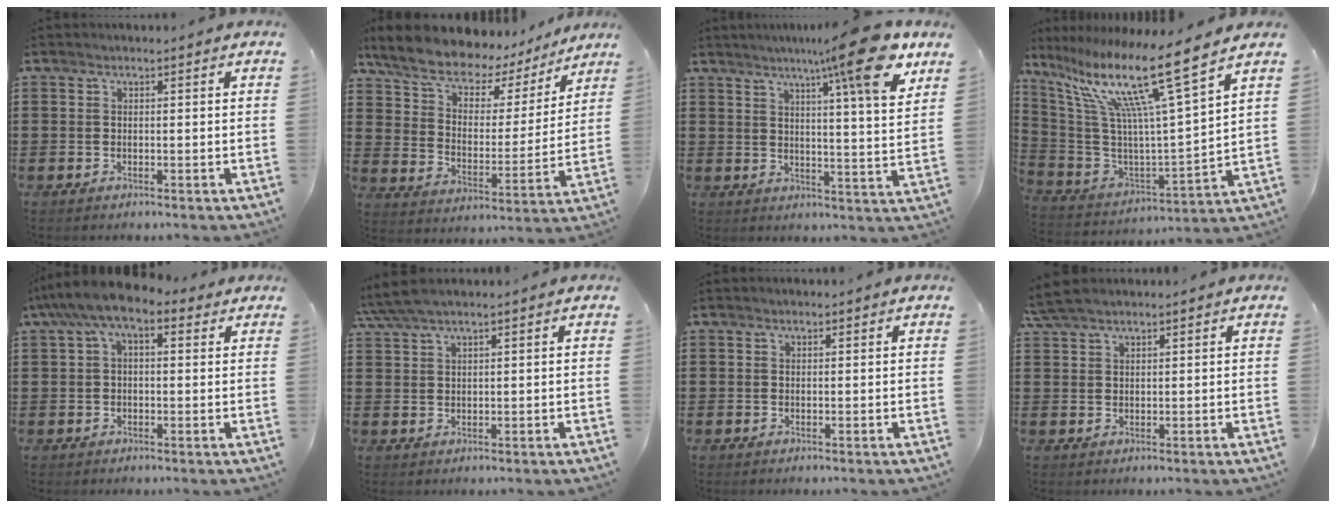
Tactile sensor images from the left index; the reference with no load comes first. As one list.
[{"total": 9.1, "force": [7.8, 3.3, 3.3], "torque": [-0.097, -0.047, 0.135]}, {"total": 13.2, "force": [8.8, 0.5, 9.8], "torque": [-0.156, -0.033, 0.133]}, {"total": 15.6, "force": [10.3, 0.3, 11.7], "torque": [-0.267, -0.066, 0.157]}, {"total": 6.0, "force": [2.8, 2.2, 4.9], "torque": [-0.105, 0.000, 0.046]}, {"total": 3.5, "force": [2.7, 0.2, 2.2], "torque": [-0.049, 0.003, 0.050]}, {"total": 0.0}, {"total": 3.2, "force": [2.6, 0.6, 1.8], "torque": [-0.041, 0.005, 0.050]}]